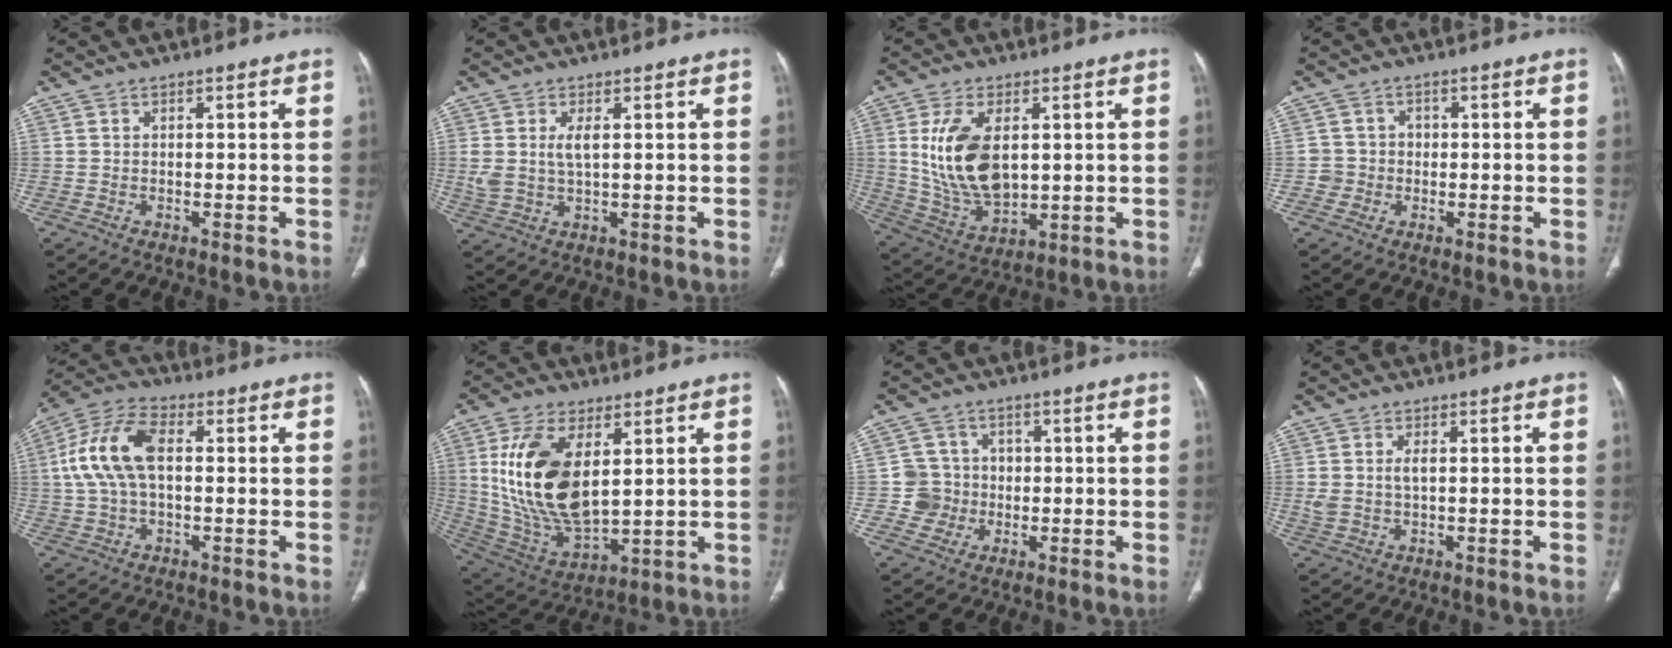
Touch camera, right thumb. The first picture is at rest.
{"total": 4.7, "force": [1.0, 2.0, 4.1], "torque": [-0.096, -0.002, 0.026]}
{"total": 15.0, "force": [2.5, 8.7, 12.0], "torque": [-0.223, -0.014, 0.063]}
{"total": 3.1, "force": [-0.7, 3.0, -0.1], "torque": [0.028, 0.013, -0.019]}
{"total": 12.4, "force": [1.2, 6.8, 10.3], "torque": [-0.217, 0.030, 0.018]}
{"total": 19.7, "force": [4.6, 10.1, 16.3], "torque": [-0.311, -0.027, 0.100]}
{"total": 5.9, "force": [-0.7, 5.9, 0.1], "torque": [0.037, 0.016, -0.019]}
{"total": 3.8, "force": [0.4, 2.1, 3.1], "torque": [-0.075, 0.005, 0.012]}